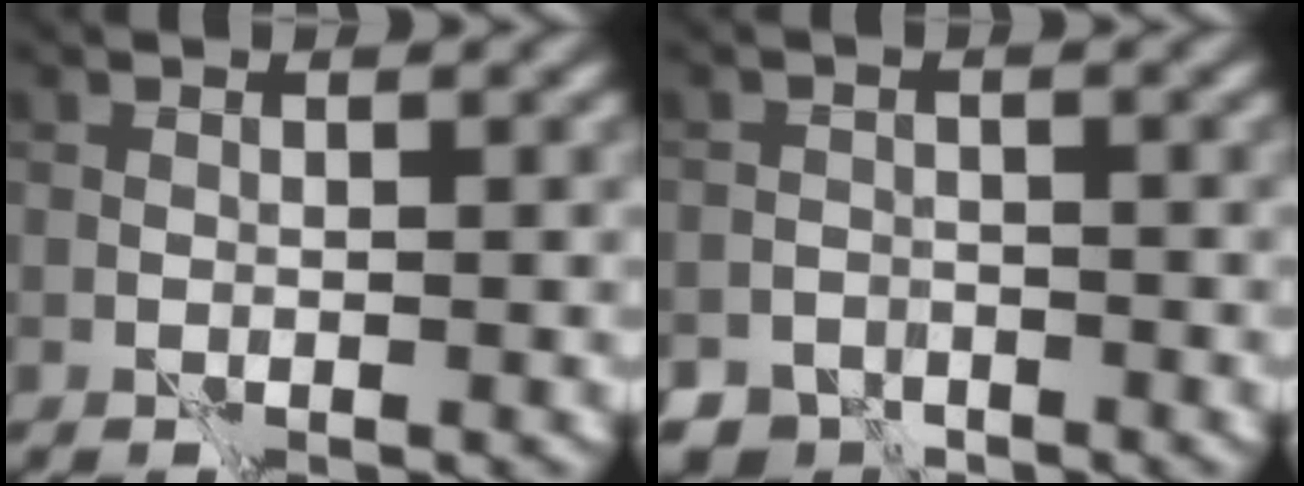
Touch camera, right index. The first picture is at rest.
{"total": 4.8, "force": [-4.0, 2.6, 0.5], "torque": [0.016, -0.004, -0.061]}